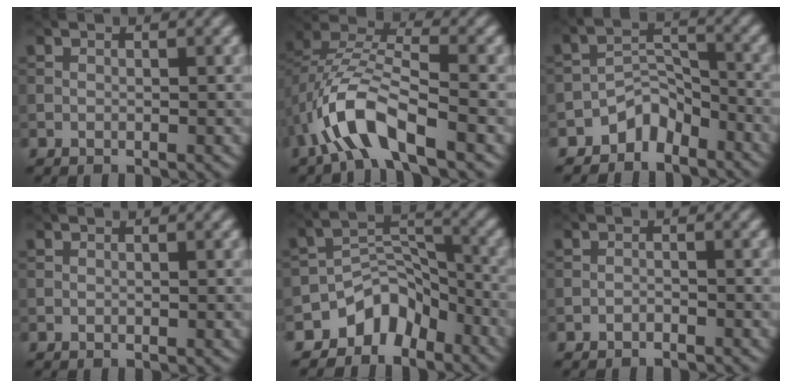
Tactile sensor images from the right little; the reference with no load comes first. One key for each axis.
{"total": 8.2, "fx": -3.7, "fy": 3.5, "fz": 6.4, "tx": -0.137, "ty": 0.005, "tz": -0.077}
{"total": 4.0, "fx": -3.1, "fy": 2.3, "fz": 1.2, "tx": -0.002, "ty": 0.008, "tz": -0.060}
{"total": 0.0}
{"total": 6.1, "fx": -4.3, "fy": 3.8, "fz": 2.0, "tx": -0.010, "ty": 0.001, "tz": -0.078}
{"total": 0.9, "fx": -0.9, "fy": 0.2, "fz": 0.2, "tx": -0.002, "ty": 0.001, "tz": -0.018}